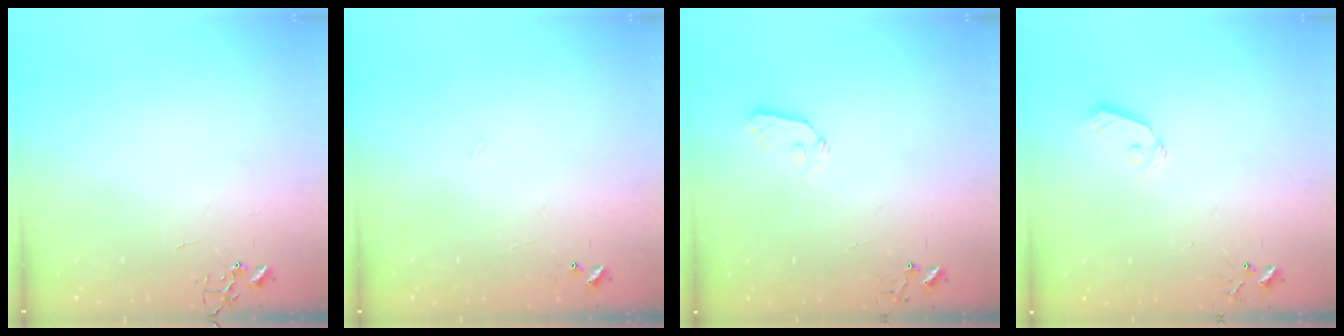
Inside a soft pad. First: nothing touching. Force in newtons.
{"total": 3.8, "press": 3.8, "slide": 0.5}
{"total": 3.9, "press": 3.9, "slide": 0.6}
{"total": 6.4, "press": 6.4, "slide": 0.6}